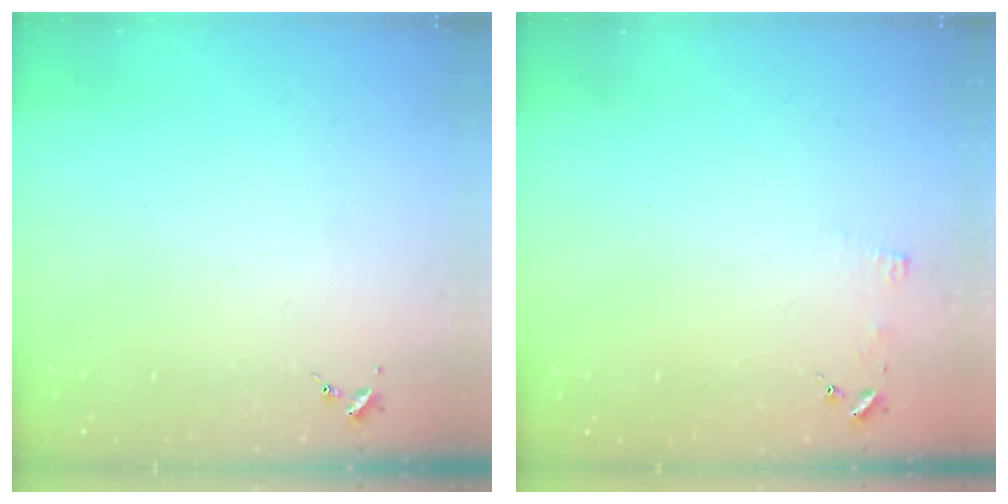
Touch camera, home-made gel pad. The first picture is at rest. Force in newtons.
{"total": 3.4, "press": 3.3, "slide": 0.3}